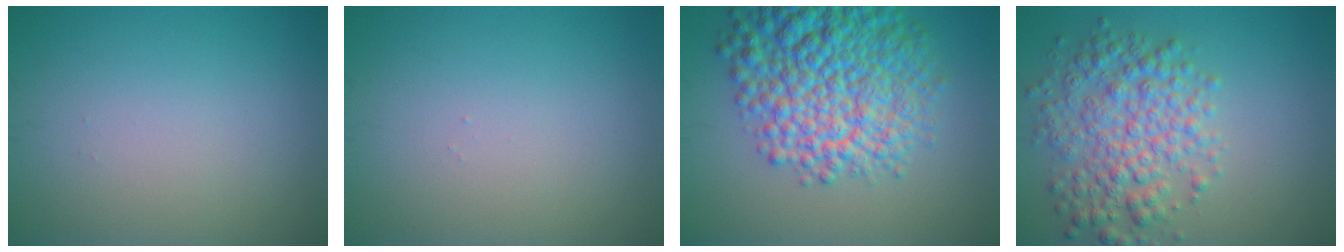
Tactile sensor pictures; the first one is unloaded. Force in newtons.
{"total": 0.0}
{"total": 10.6, "press": 10.6, "slide": 0.5}
{"total": 5.8, "press": 5.8, "slide": 0.1}